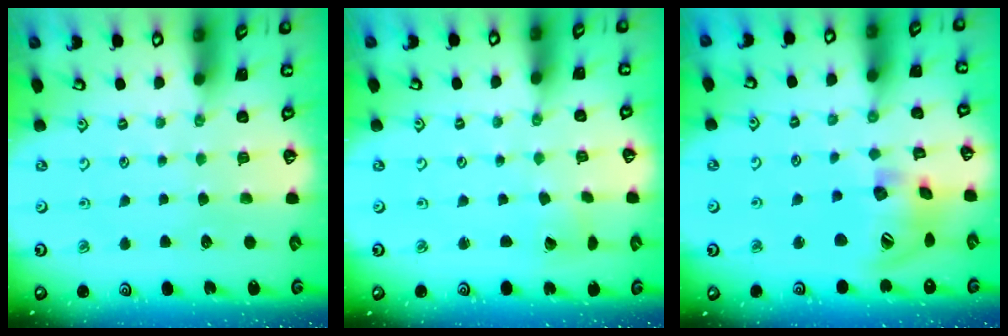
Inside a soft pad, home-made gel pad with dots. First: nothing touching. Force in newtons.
{"total": 2.3, "press": 2.3, "slide": 0.2}
{"total": 18.0, "press": 17.9, "slide": 2.5}